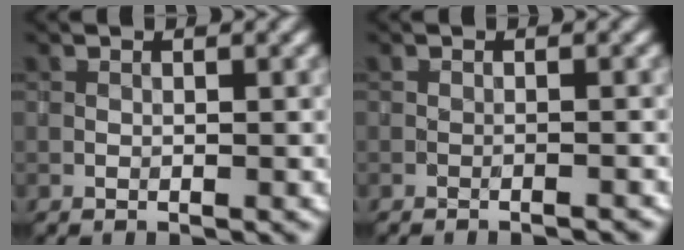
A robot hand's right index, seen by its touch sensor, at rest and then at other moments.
{"total": 1.7, "force": [-1.7, 0.0, 0.3], "torque": [0.002, 0.015, -0.018]}